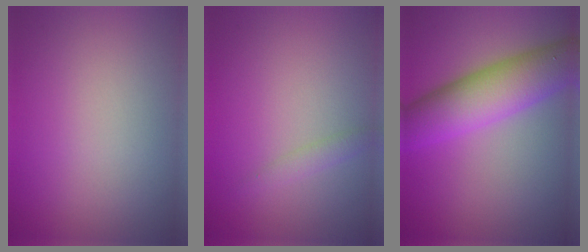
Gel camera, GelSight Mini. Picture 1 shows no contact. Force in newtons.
{"total": 1.1, "press": 1.1, "slide": 0.1}
{"total": 7.7, "press": 7.7, "slide": 0.2}